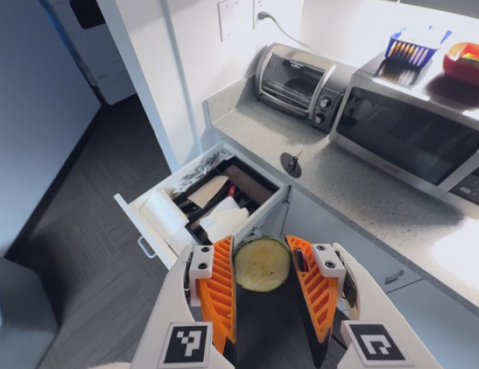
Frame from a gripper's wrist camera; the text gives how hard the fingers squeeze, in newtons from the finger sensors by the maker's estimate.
{"total": 11.0, "left": 11.6, "right": 10.5}